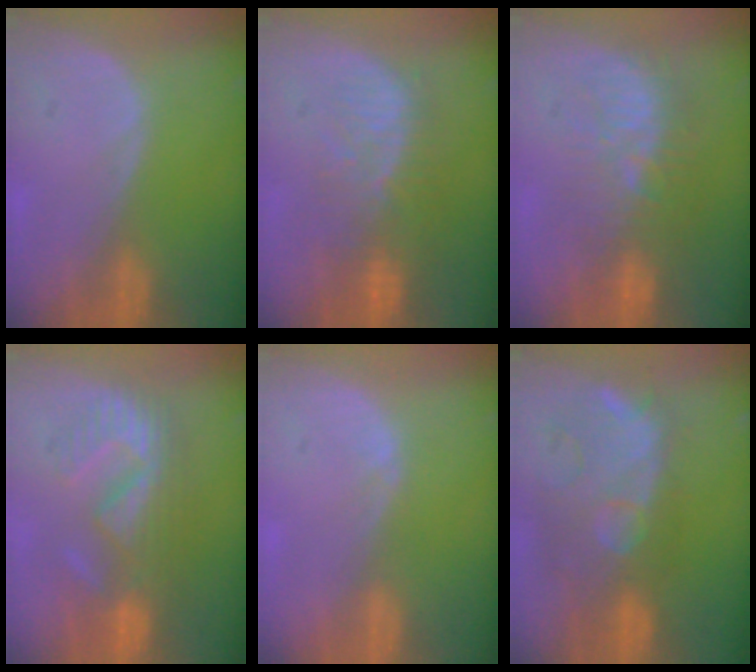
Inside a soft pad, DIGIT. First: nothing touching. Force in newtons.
{"total": 10.1, "press": 8.5, "slide": 5.5}
{"total": 9.3, "press": 8.9, "slide": 2.5}
{"total": 9.3, "press": 9.0, "slide": 2.6}
{"total": 0.7, "press": 0.7, "slide": 0.3}
{"total": 11.1, "press": 10.3, "slide": 4.1}